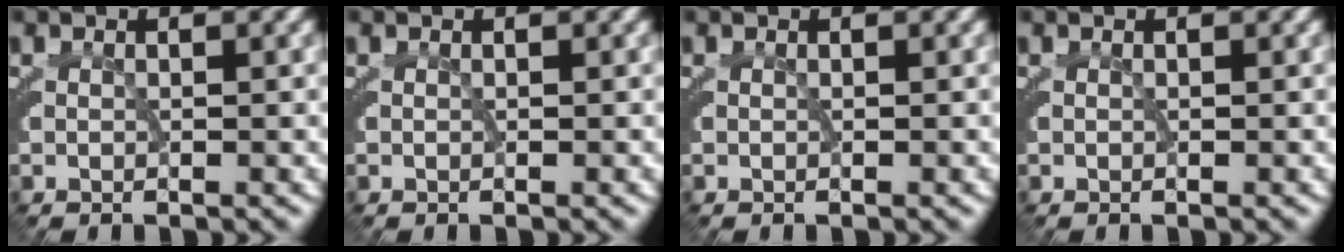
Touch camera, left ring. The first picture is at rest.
{"total": 0.0}
{"total": 0.0}
{"total": 0.0}